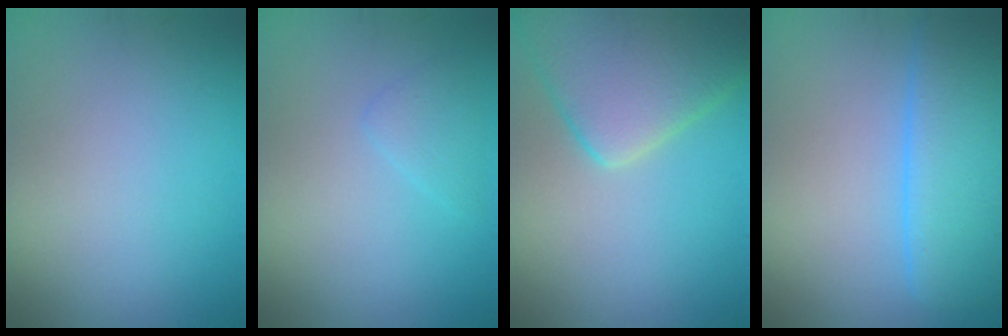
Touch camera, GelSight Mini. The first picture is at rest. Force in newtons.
{"total": 1.4, "press": 1.4, "slide": 0.1}
{"total": 7.4, "press": 7.3, "slide": 0.6}
{"total": 7.0, "press": 7.0, "slide": 0.2}